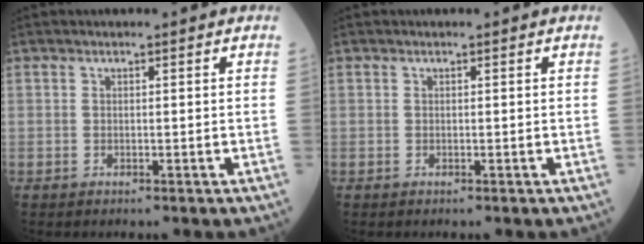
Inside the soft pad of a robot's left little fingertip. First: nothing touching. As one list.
[{"total": 0.0}]